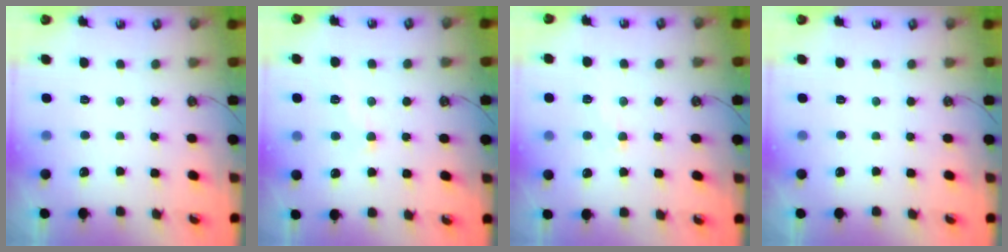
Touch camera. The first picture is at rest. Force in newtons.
{"total": 0.7, "press": 0.3, "slide": 0.7}
{"total": 0.8, "press": 0.5, "slide": 0.7}
{"total": 0.0}